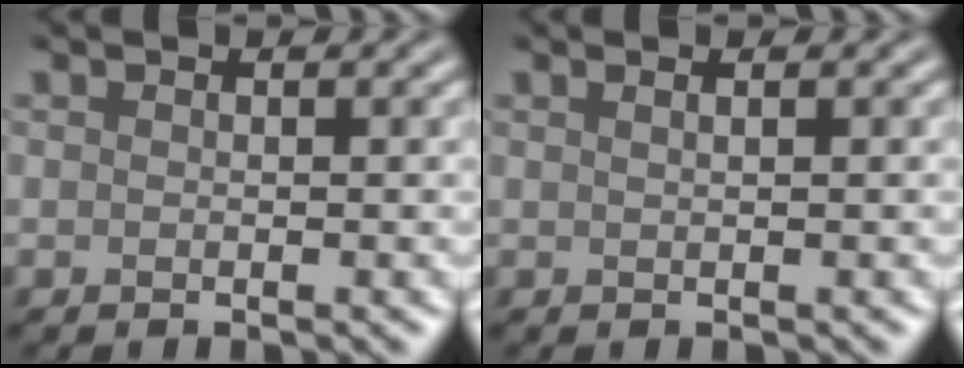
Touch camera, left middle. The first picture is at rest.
{"total": 2.1, "force": [1.0, 1.2, 1.5], "torque": [0.004, 0.009, -0.013]}